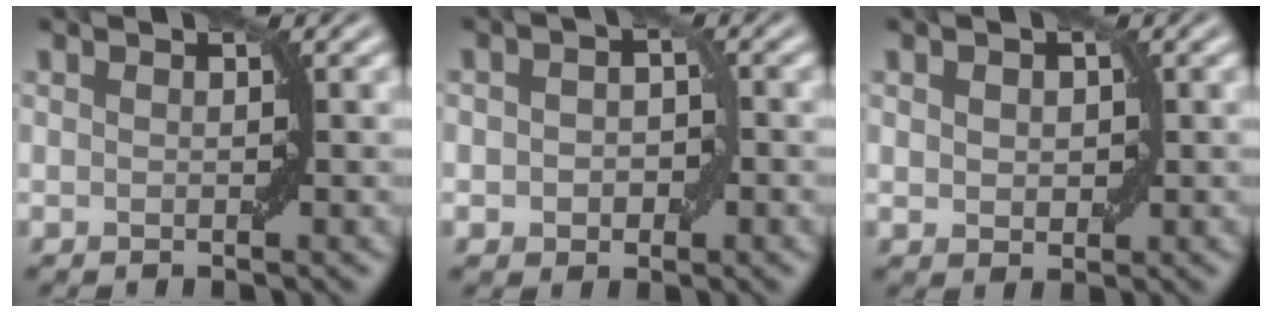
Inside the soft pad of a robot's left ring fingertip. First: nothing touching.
{"total": 2.7, "force": [-0.3, 2.0, 1.8], "torque": [-0.020, 0.000, -0.008]}
{"total": 1.7, "force": [0.3, 1.3, 1.1], "torque": [-0.018, 0.001, 0.008]}